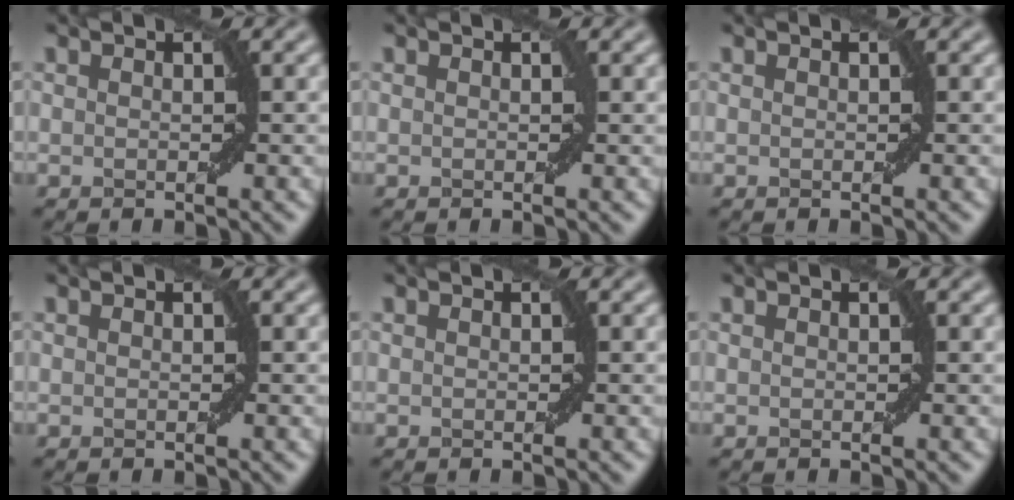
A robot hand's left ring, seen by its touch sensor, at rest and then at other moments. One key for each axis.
{"total": 0.0}
{"total": 0.0}
{"total": 0.0}
{"total": 0.0}
{"total": 0.0}